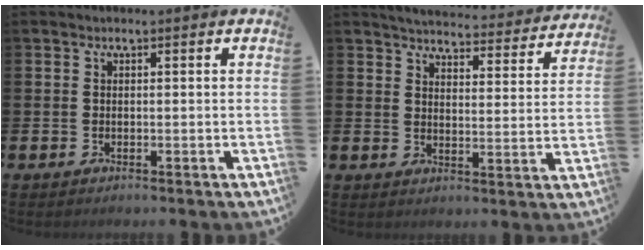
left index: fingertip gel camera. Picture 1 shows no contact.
{"total": 4.5, "force": [4.4, 0.5, 0.6], "torque": [-0.027, -0.036, 0.073]}